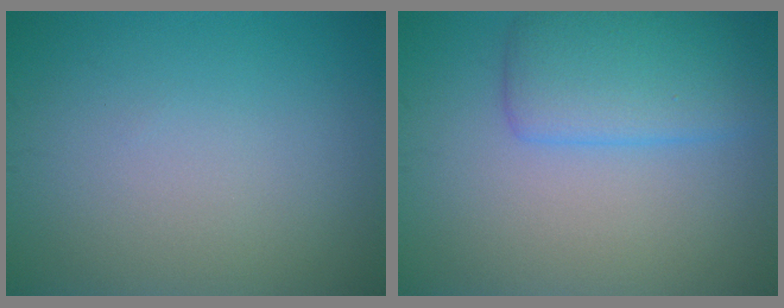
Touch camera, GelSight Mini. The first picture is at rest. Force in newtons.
{"total": 4.6, "press": 4.6, "slide": 0.2}